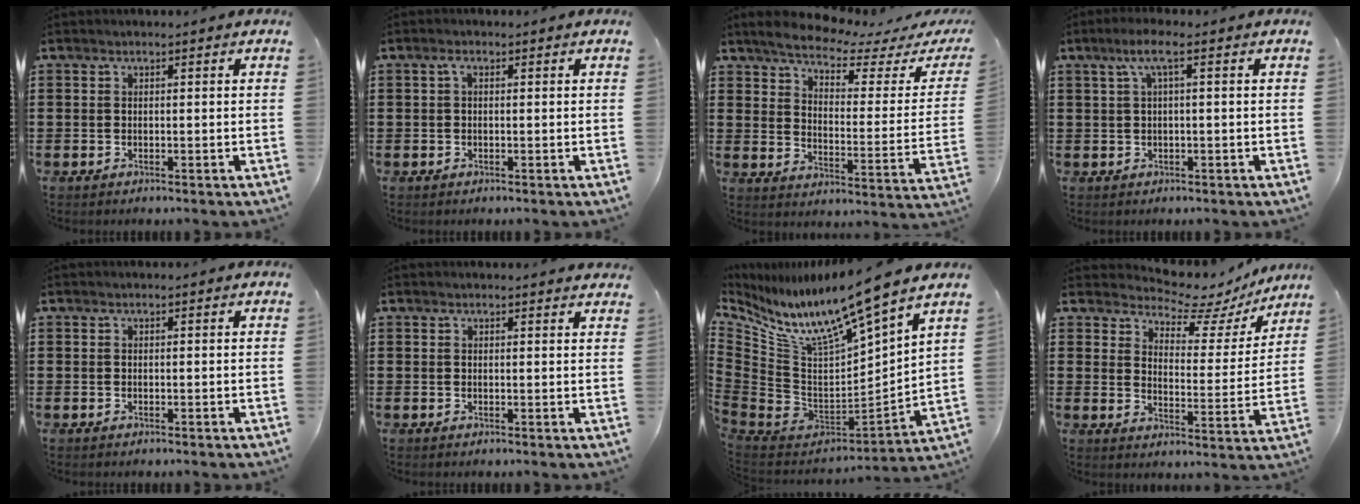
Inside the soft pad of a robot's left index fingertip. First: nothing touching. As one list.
[{"total": 1.0, "force": [0.0, 0.4, 0.9], "torque": [-0.019, 0.002, 0.000]}, {"total": 4.9, "force": [4.3, 0.6, 2.4], "torque": [-0.073, -0.027, 0.066]}, {"total": 3.6, "force": [0.8, 0.4, 3.5], "torque": [-0.070, 0.005, 0.011]}, {"total": 0.0}, {"total": 1.0, "force": [1.0, 0.0, 0.2], "torque": [-0.005, -0.002, 0.019]}, {"total": 10.9, "force": [8.6, 0.8, 6.7], "torque": [-0.157, -0.083, 0.138]}, {"total": 5.7, "force": [5.3, 1.5, 1.5], "torque": [-0.045, -0.044, 0.086]}]